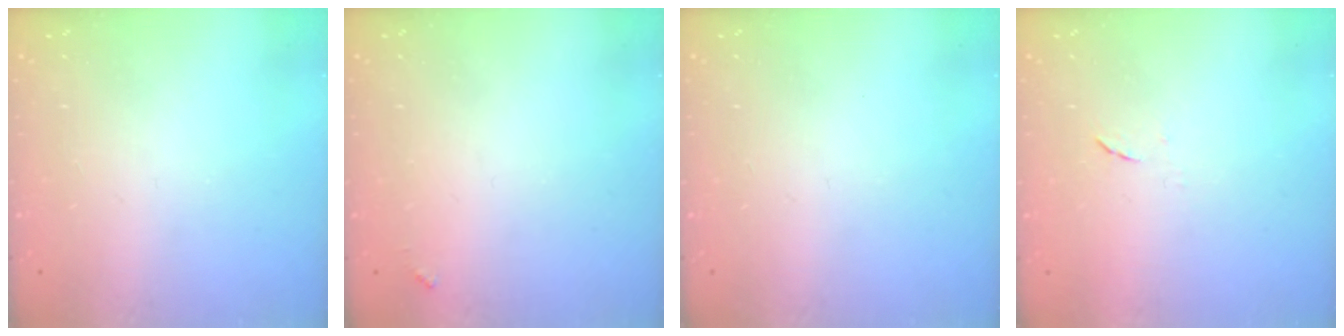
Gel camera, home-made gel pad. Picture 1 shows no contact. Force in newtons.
{"total": 3.5, "press": 3.5, "slide": 0.2}
{"total": 0.0}
{"total": 4.3, "press": 4.2, "slide": 0.6}